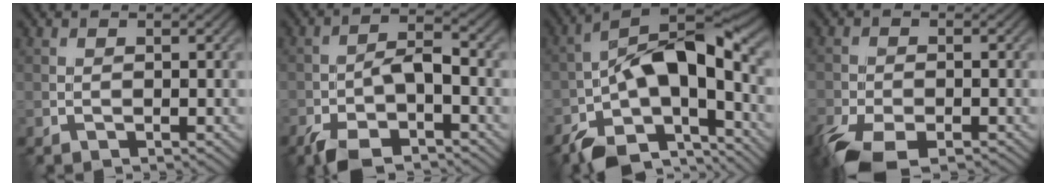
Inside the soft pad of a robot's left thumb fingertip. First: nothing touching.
{"total": 7.0, "force": [-3.8, 2.7, 5.3], "torque": [-0.097, 0.001, -0.078]}
{"total": 14.2, "force": [-5.9, 6.5, 11.2], "torque": [-0.186, -0.013, -0.118]}
{"total": 7.3, "force": [-4.9, 2.9, 4.6], "torque": [-0.093, -0.024, -0.094]}